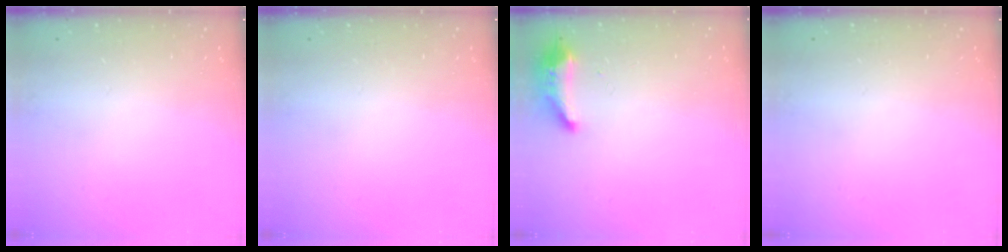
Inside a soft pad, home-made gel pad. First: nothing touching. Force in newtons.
{"total": 0.0}
{"total": 10.1, "press": 9.0, "slide": 4.6}
{"total": 0.0}